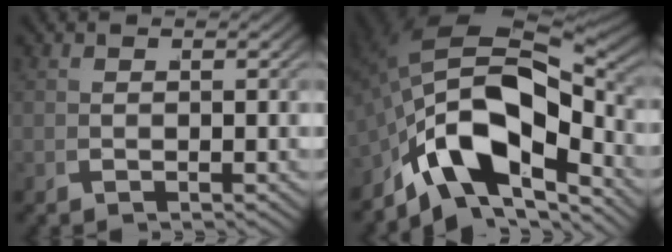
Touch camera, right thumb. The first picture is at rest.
{"total": 15.4, "force": [-0.5, 9.0, 12.6], "torque": [-0.231, -0.027, 0.002]}